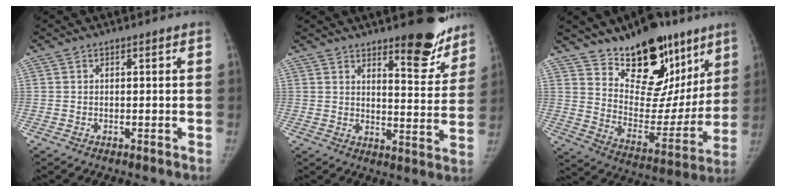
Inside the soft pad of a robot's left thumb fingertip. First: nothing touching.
{"total": 12.1, "force": [9.2, 3.8, 7.0], "torque": [-0.045, -0.070, 0.123]}
{"total": 22.7, "force": [15.0, 12.0, 12.1], "torque": [-0.120, -0.084, 0.236]}